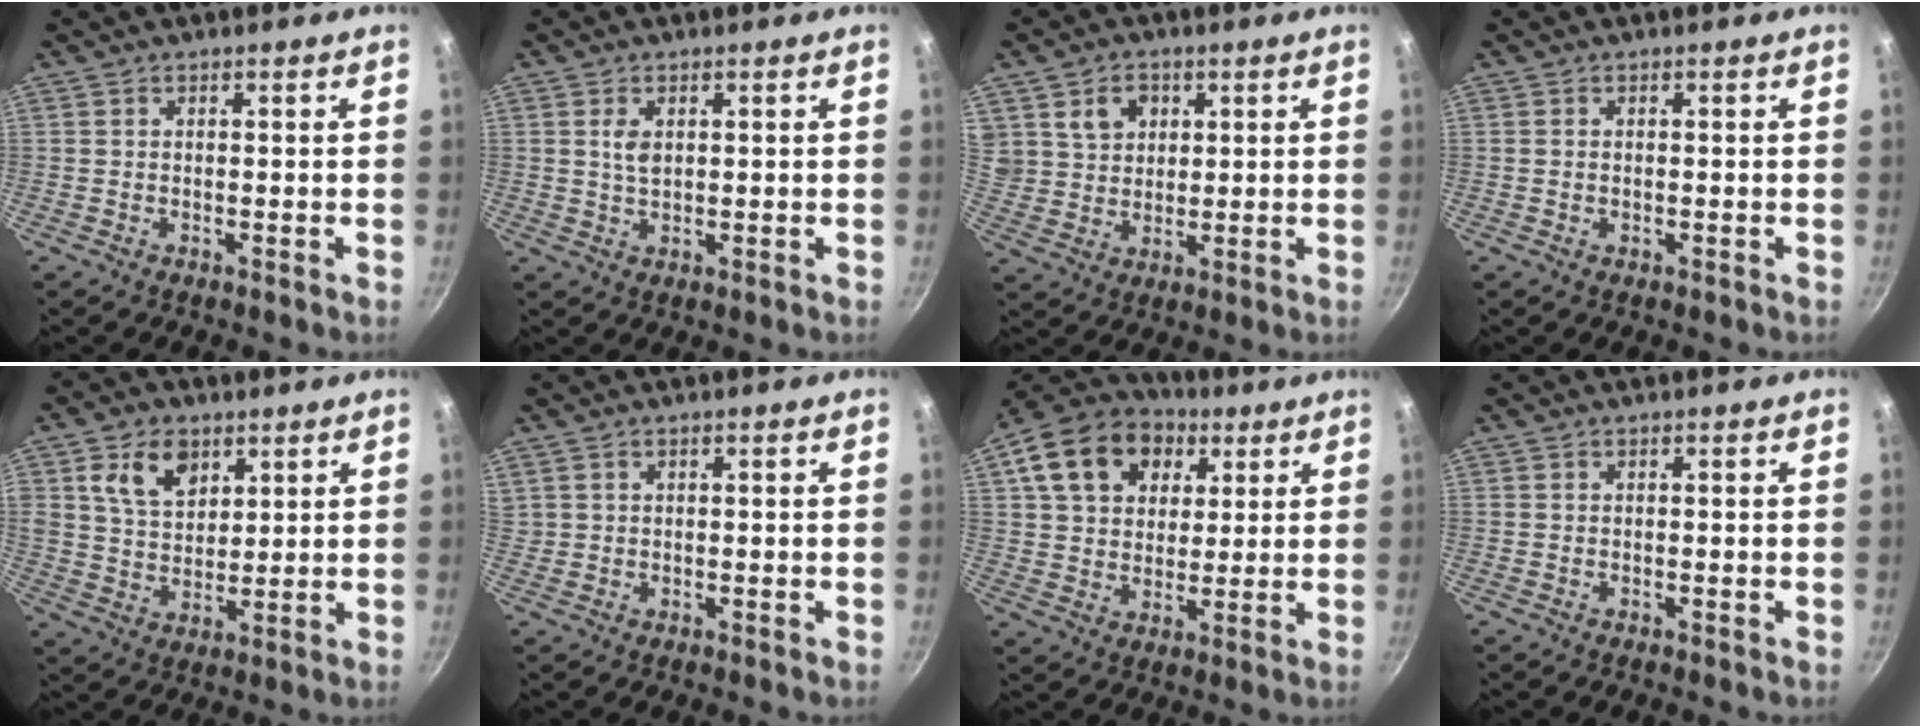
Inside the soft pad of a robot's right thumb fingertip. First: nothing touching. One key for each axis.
{"total": 2.9, "fx": 0.9, "fy": 1.8, "fz": 2.2, "tx": -0.036, "ty": -0.005, "tz": 0.017}
{"total": 7.4, "fx": 3.1, "fy": 5.9, "fz": 3.1, "tx": -0.032, "ty": -0.005, "tz": 0.061}
{"total": 0.6, "fx": 0.0, "fy": 0.4, "fz": 0.4, "tx": -0.007, "ty": 0.001, "tz": -0.001}
{"total": 9.8, "fx": 4.4, "fy": 6.6, "fz": 5.7, "tx": -0.080, "ty": -0.017, "tz": 0.080}
{"total": 1.1, "fx": 0.6, "fy": 0.9, "fz": 0.3, "tx": 0.000, "ty": 0.008, "tz": 0.013}
{"total": 17.9, "fx": 6.7, "fy": 13.4, "fz": 9.8, "tx": -0.156, "ty": 0.014, "tz": 0.105}
{"total": 0.0}